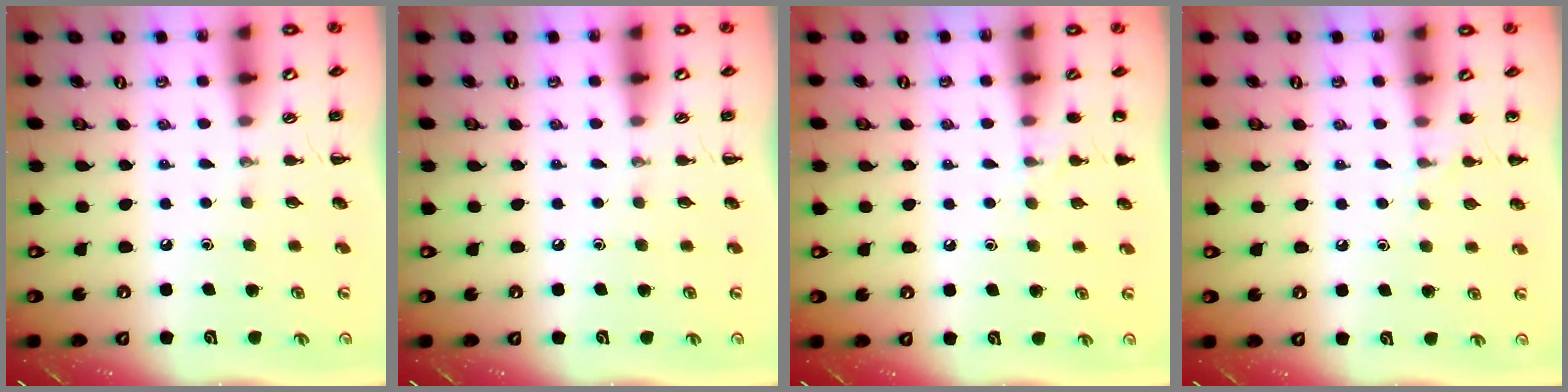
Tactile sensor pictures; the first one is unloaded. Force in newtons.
{"total": 0.0}
{"total": 5.6, "press": 5.2, "slide": 1.9}
{"total": 4.6, "press": 4.3, "slide": 1.5}